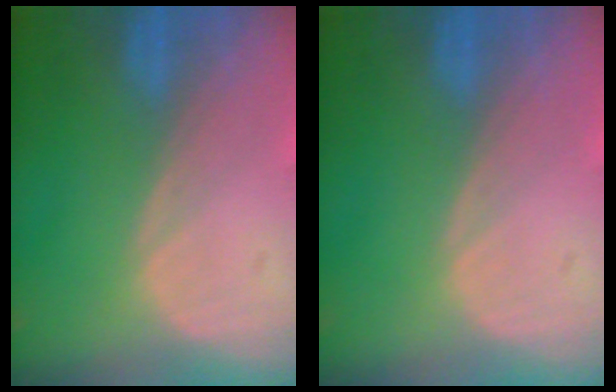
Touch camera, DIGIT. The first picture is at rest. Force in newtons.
{"total": 0.0}